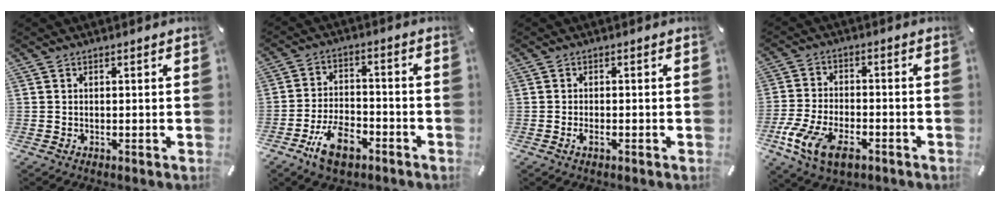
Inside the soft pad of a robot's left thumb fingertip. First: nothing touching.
{"total": 10.9, "force": [-5.9, 5.9, 6.9], "torque": [-0.137, 0.029, -0.105]}
{"total": 1.6, "force": [-0.7, 0.7, 1.3], "torque": [-0.023, 0.001, -0.012]}
{"total": 11.2, "force": [-5.7, 6.0, 7.5], "torque": [-0.167, 0.015, -0.105]}